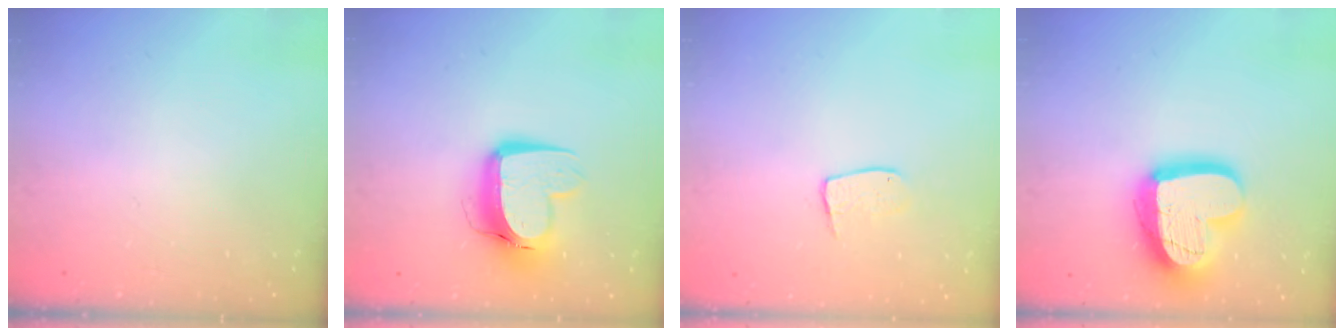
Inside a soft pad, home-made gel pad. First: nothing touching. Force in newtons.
{"total": 12.0, "press": 12.0, "slide": 1.2}
{"total": 7.4, "press": 7.4, "slide": 0.4}
{"total": 20.4, "press": 20.3, "slide": 1.7}